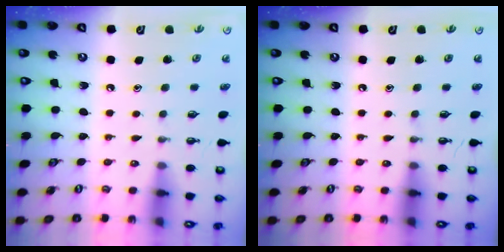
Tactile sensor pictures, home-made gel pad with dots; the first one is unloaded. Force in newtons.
{"total": 0.0}